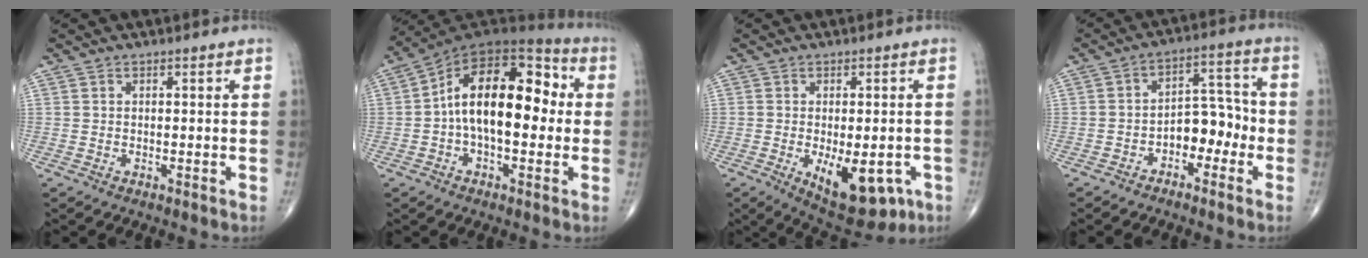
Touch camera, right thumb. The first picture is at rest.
{"total": 18.4, "force": [0.5, 9.9, 15.6], "torque": [-0.227, 0.048, -0.004]}
{"total": 12.6, "force": [-4.4, 6.1, 10.2], "torque": [-0.123, -0.005, -0.047]}
{"total": 8.0, "force": [-3.0, 5.0, 5.4], "torque": [-0.046, 0.048, -0.055]}